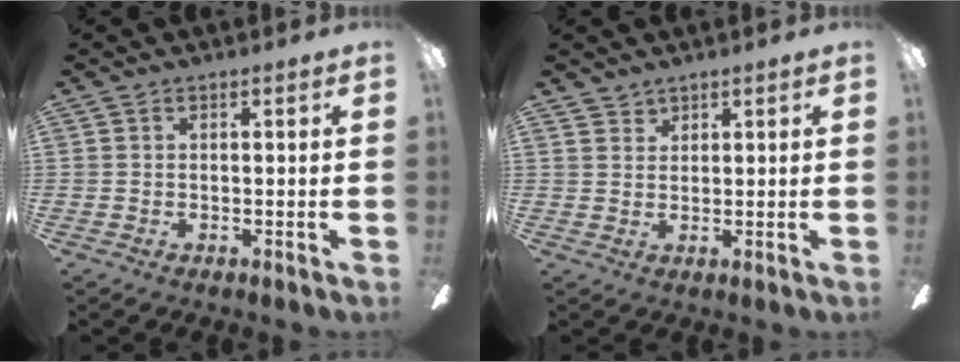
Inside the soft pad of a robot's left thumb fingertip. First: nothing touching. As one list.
[{"total": 2.1, "force": [1.9, 1.0, -0.1], "torque": [0.000, -0.005, 0.038]}]